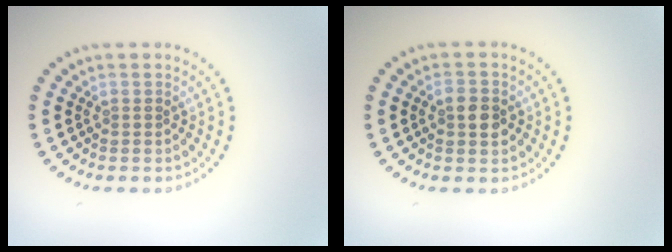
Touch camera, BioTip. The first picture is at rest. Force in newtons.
{"total": 2.6, "press": 2.6, "slide": 0.1}